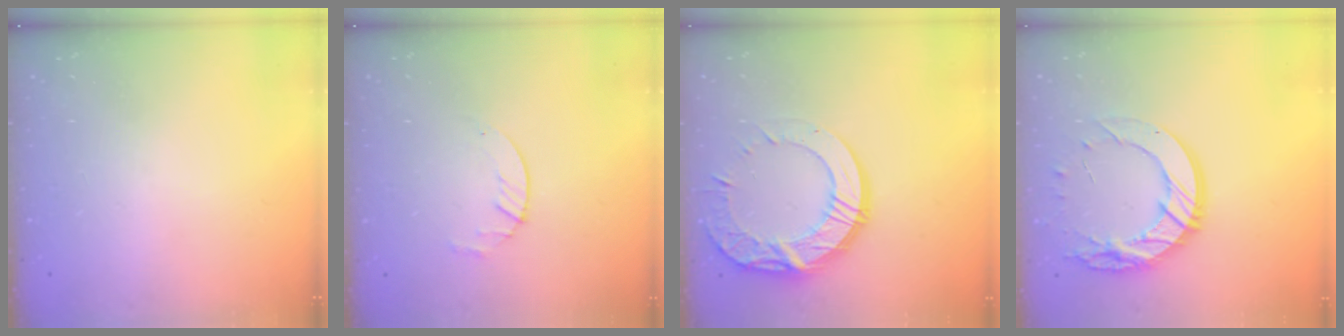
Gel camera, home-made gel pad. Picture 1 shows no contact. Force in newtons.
{"total": 2.9, "press": 2.9, "slide": 0.4}
{"total": 15.9, "press": 15.8, "slide": 1.4}
{"total": 16.8, "press": 16.8, "slide": 1.2}